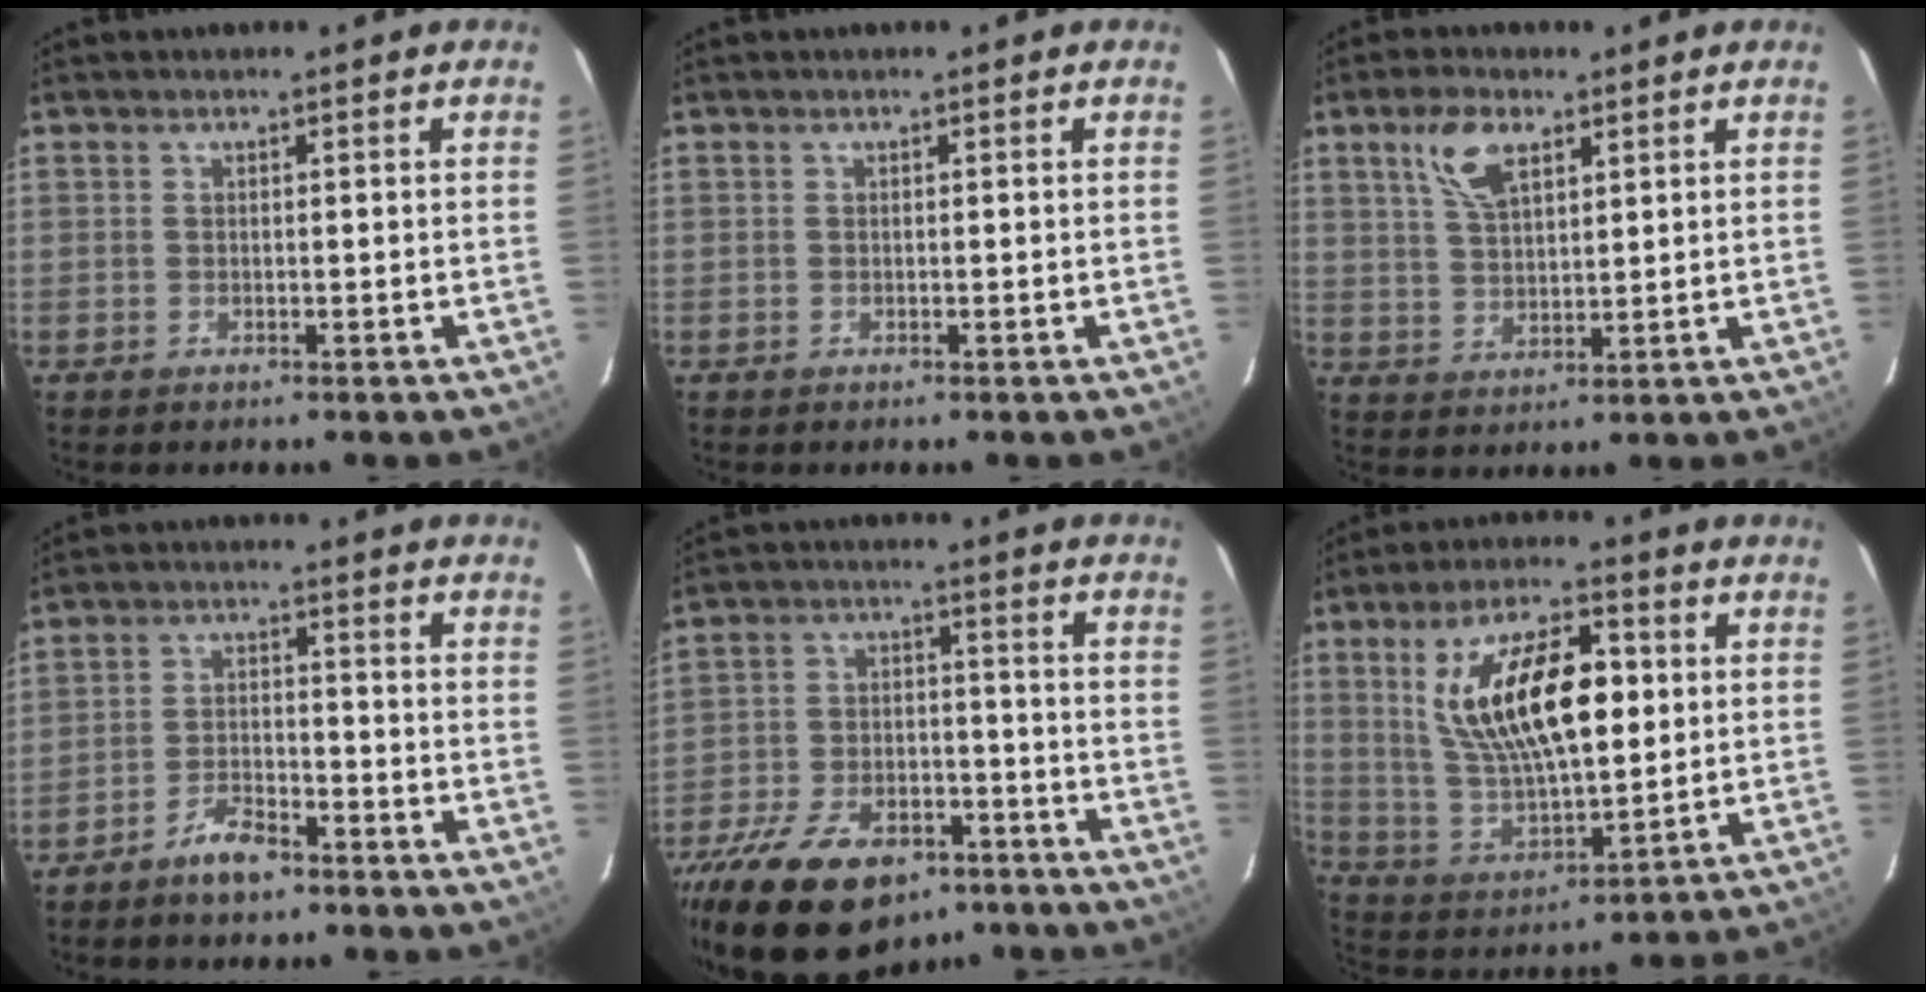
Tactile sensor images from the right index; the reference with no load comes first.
{"total": 0.0}
{"total": 7.3, "force": [3.9, 3.5, 5.1], "torque": [-0.100, 0.013, 0.078]}
{"total": 5.6, "force": [-4.5, 1.9, 2.8], "torque": [-0.070, 0.007, -0.081]}
{"total": 22.2, "force": [-15.2, 11.4, 11.5], "torque": [-0.246, -0.008, -0.233]}
{"total": 18.4, "force": [4.1, 7.6, 16.2], "torque": [-0.302, 0.008, 0.090]}